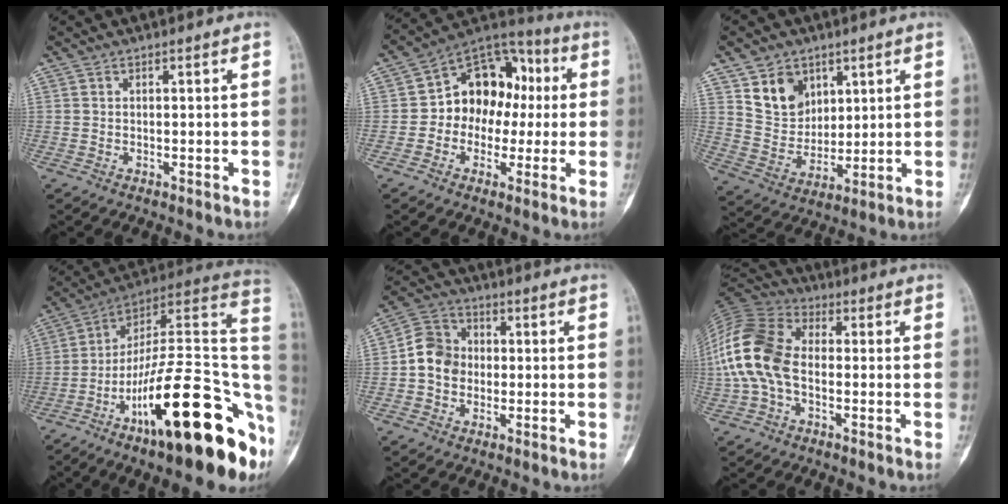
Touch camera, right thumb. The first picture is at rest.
{"total": 14.7, "force": [0.1, 11.4, 9.3], "torque": [-0.085, 0.043, -0.011]}
{"total": 10.1, "force": [5.2, 7.6, 4.0], "torque": [-0.044, -0.036, 0.109]}
{"total": 29.1, "force": [-11.6, 8.4, 25.4], "torque": [-0.312, 0.076, -0.179]}
{"total": 8.2, "force": [-0.6, 7.0, 4.1], "torque": [-0.054, 0.026, -0.024]}
{"total": 15.1, "force": [-1.4, 9.8, 11.4], "torque": [-0.248, 0.035, -0.036]}